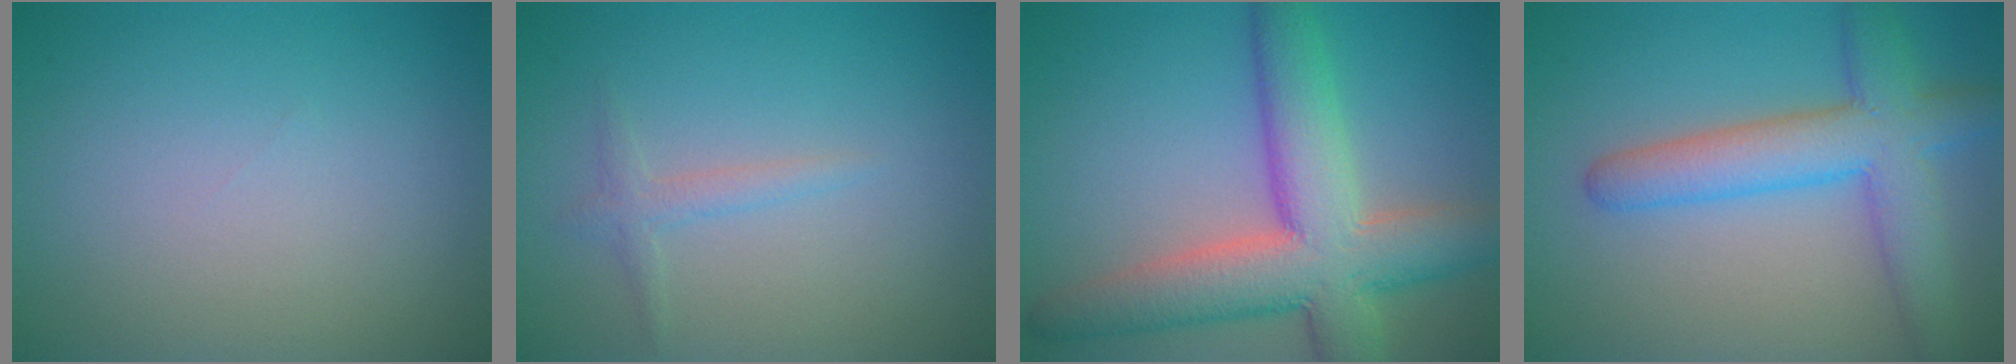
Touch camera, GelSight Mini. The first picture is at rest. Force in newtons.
{"total": 1.3, "press": 1.3, "slide": 0.0}
{"total": 9.5, "press": 9.5, "slide": 0.8}
{"total": 6.4, "press": 6.4, "slide": 0.2}